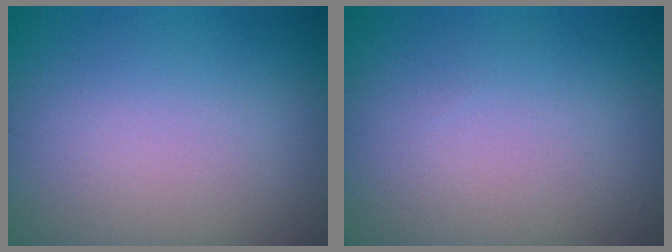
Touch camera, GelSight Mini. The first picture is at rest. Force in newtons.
{"total": 0.0}